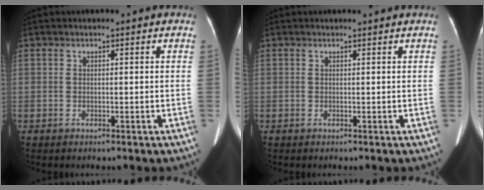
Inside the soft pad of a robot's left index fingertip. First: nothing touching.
{"total": 1.4, "force": [1.4, 0.0, 0.2], "torque": [-0.011, 0.008, 0.016]}